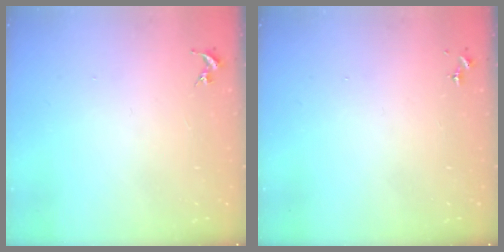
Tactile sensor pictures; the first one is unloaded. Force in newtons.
{"total": 0.0}